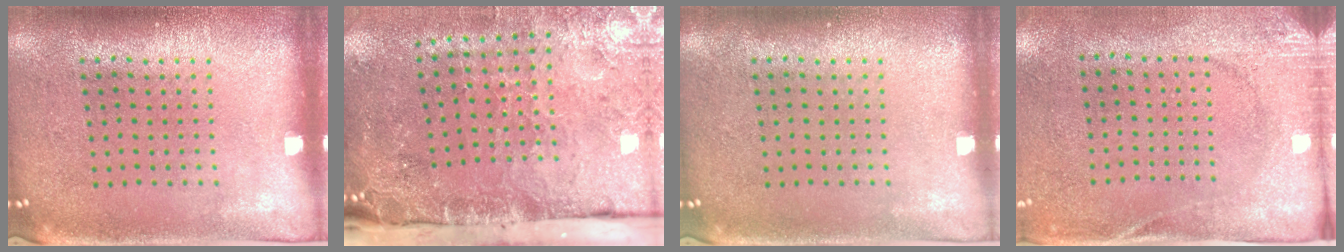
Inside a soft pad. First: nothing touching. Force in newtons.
{"total": 4.8, "press": 3.7, "slide": 3.1}
{"total": 0.0}
{"total": 2.7, "press": 2.1, "slide": 1.7}